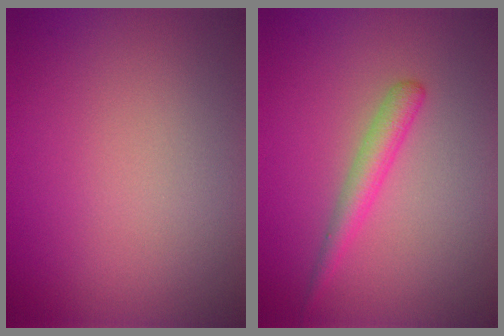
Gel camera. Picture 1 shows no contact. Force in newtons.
{"total": 2.1, "press": 2.1, "slide": 0.1}